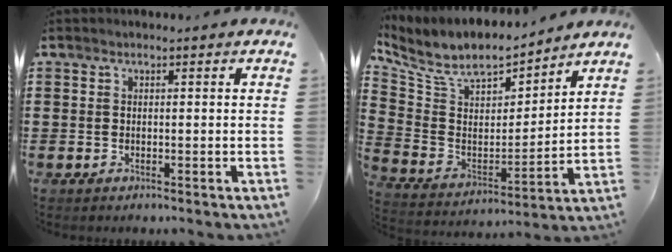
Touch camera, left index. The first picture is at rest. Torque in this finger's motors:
{"motor_torque": [0.96, -1.18, 0.15, -0.03]}